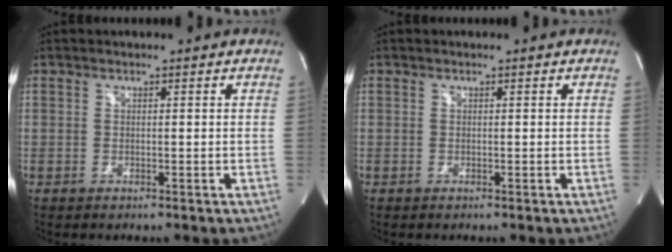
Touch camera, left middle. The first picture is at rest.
{"total": 0.0}